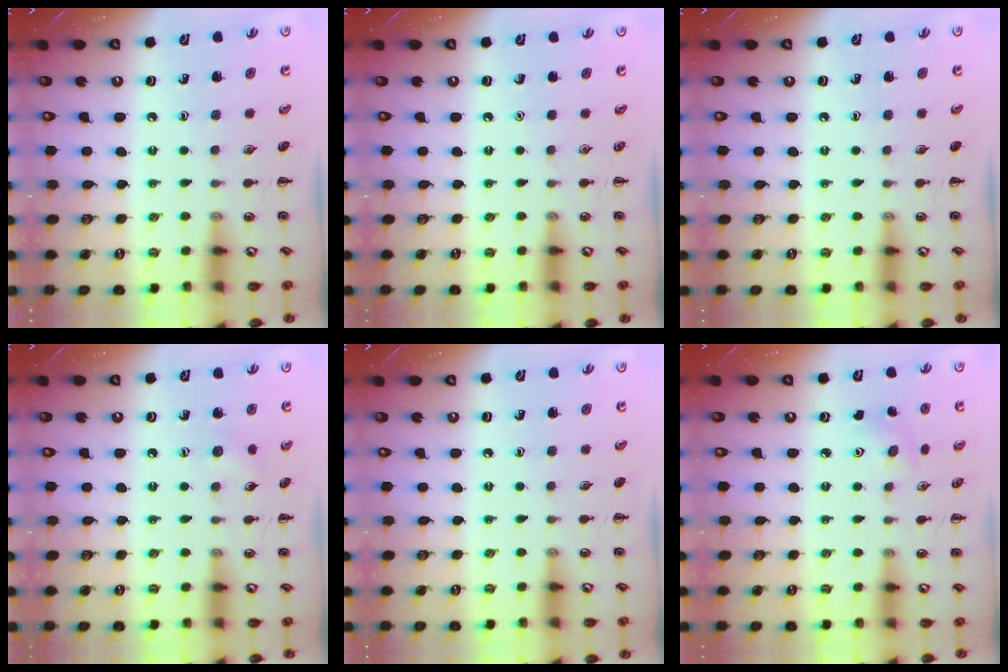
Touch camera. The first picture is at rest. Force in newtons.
{"total": 0.0}
{"total": 0.0}
{"total": 4.8, "press": 4.6, "slide": 1.0}
{"total": 0.0}
{"total": 5.1, "press": 4.9, "slide": 1.3}